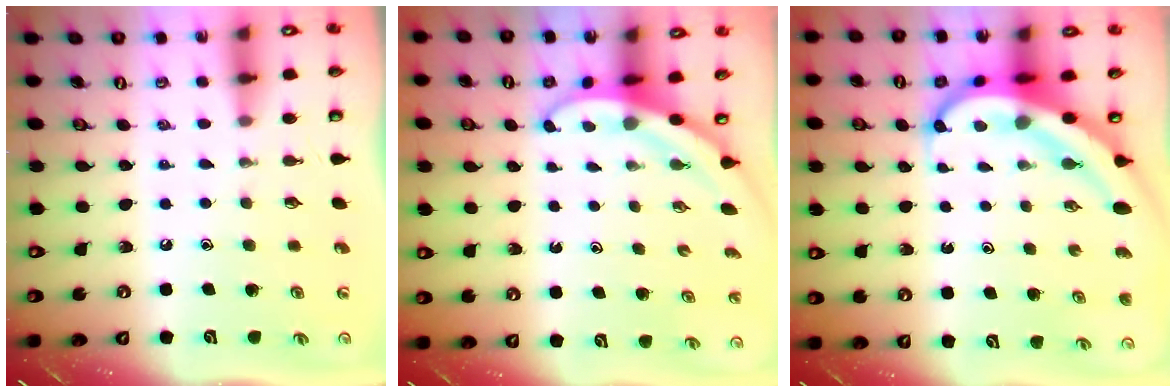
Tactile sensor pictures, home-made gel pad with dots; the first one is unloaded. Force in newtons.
{"total": 2.9, "press": 2.9, "slide": 0.1}
{"total": 10.2, "press": 10.1, "slide": 1.4}